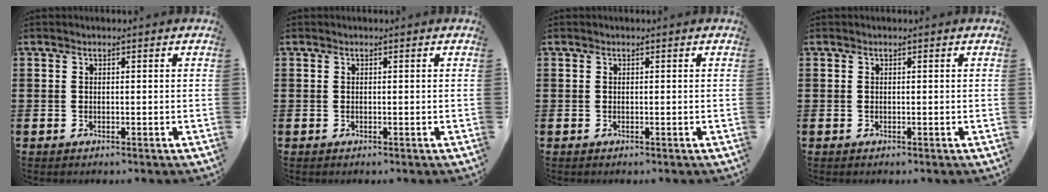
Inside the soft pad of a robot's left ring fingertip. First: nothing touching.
{"total": 0.0}
{"total": 0.0}
{"total": 0.0}